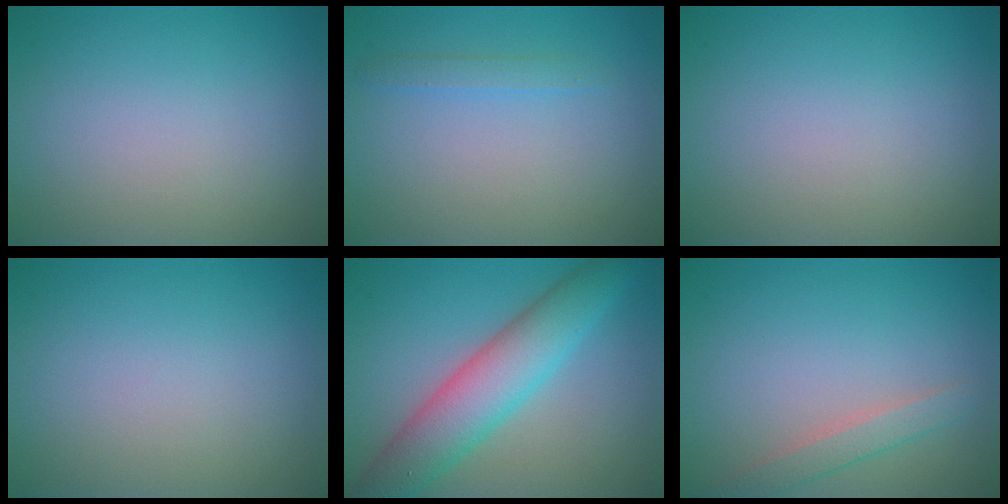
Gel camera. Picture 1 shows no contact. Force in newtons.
{"total": 1.1, "press": 1.1, "slide": 0.1}
{"total": 0.0}
{"total": 0.0}
{"total": 7.0, "press": 7.0, "slide": 0.2}
{"total": 1.9, "press": 1.9, "slide": 0.1}